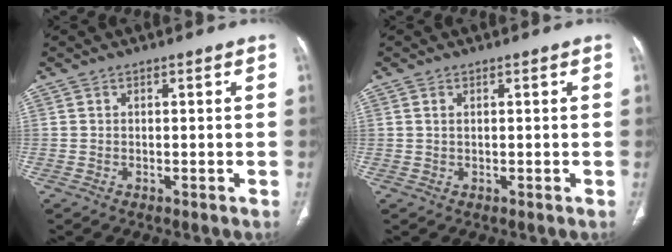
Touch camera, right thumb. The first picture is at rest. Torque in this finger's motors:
{"motor_torque": [0.02, -0.59, -0.44, 0.17, 0.04]}